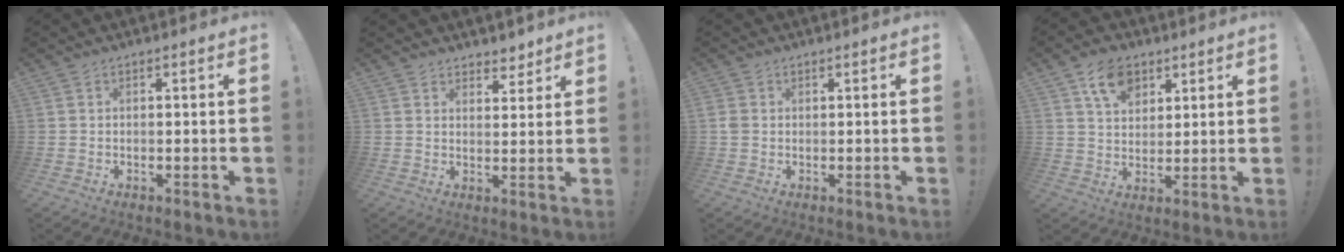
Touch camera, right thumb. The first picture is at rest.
{"total": 4.4, "force": [3.5, 2.5, 0.7], "torque": [0.004, -0.025, 0.063]}
{"total": 1.9, "force": [0.2, 1.5, 1.1], "torque": [-0.019, 0.004, 0.005]}
{"total": 10.0, "force": [5.4, 7.0, 4.8], "torque": [-0.081, -0.012, 0.104]}